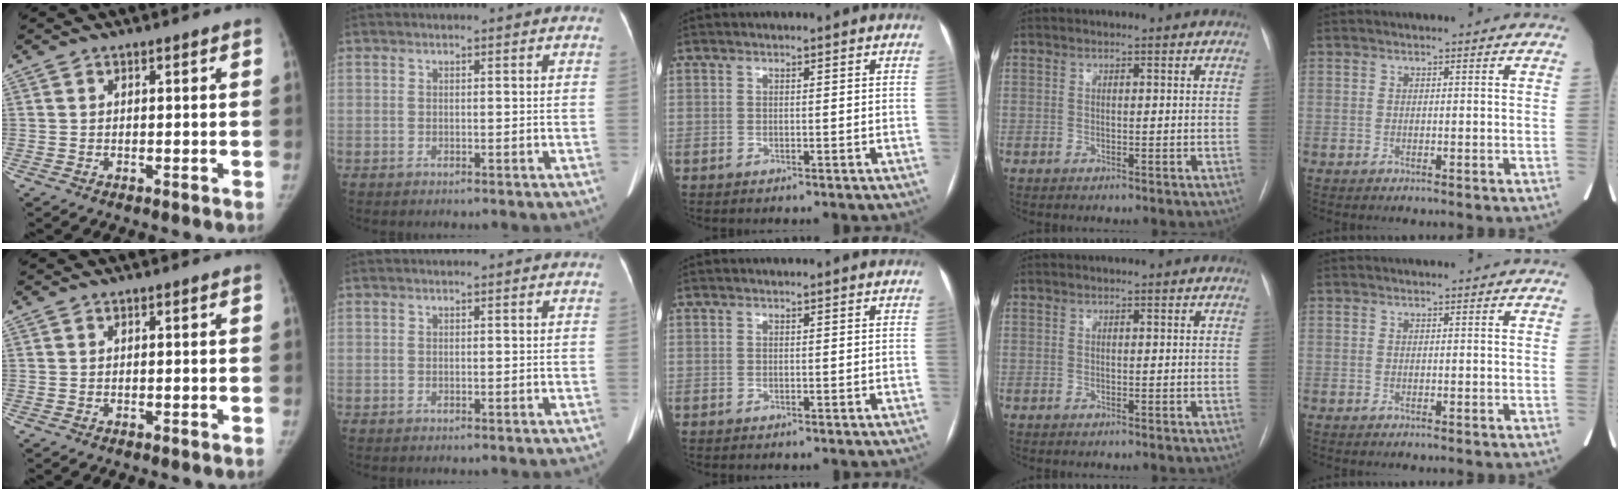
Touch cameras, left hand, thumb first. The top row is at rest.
{}